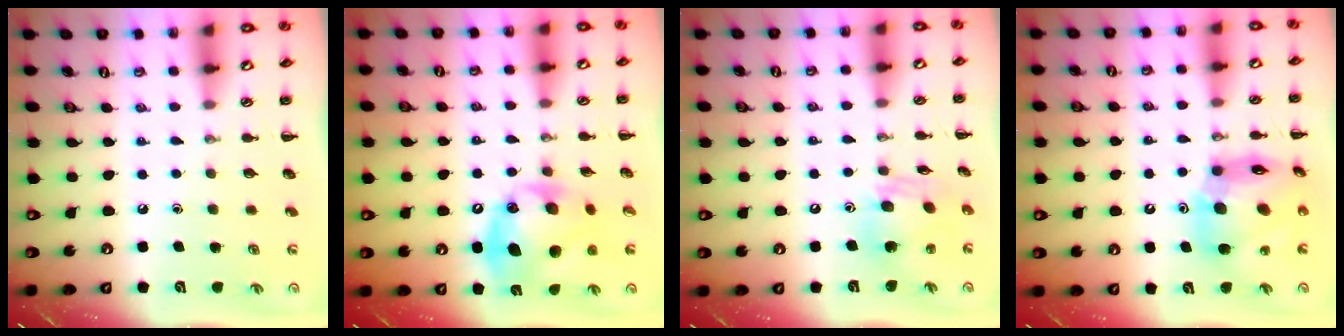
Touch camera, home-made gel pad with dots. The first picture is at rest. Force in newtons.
{"total": 16.5, "press": 16.5, "slide": 0.9}
{"total": 12.6, "press": 12.5, "slide": 1.7}
{"total": 14.9, "press": 14.3, "slide": 4.2}